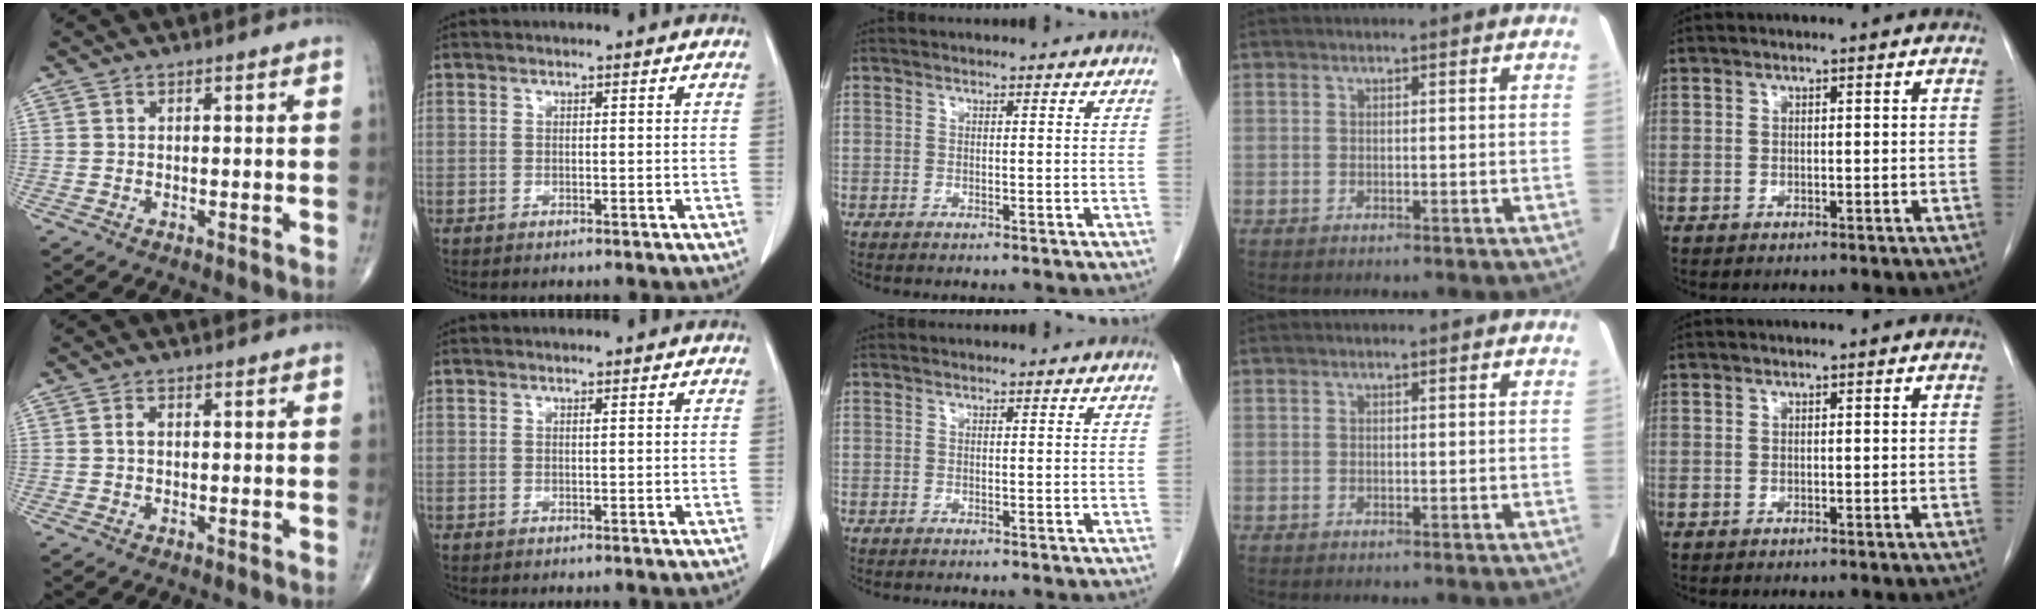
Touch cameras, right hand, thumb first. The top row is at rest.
{"thumb": {"total": 1.0, "force": [0.0, 0.6, 0.8], "torque": [-0.016, 0.001, -0.003]}}